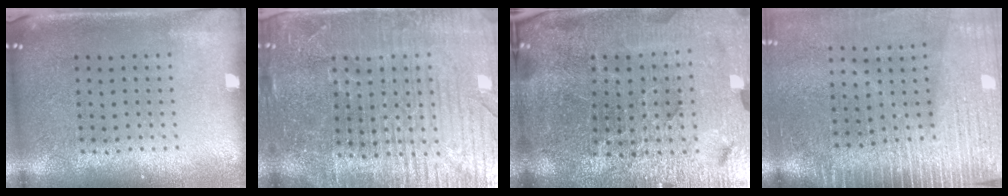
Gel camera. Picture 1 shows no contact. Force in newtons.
{"total": 5.2, "press": 4.8, "slide": 2.1}
{"total": 5.9, "press": 5.3, "slide": 2.4}
{"total": 4.0, "press": 3.3, "slide": 2.1}